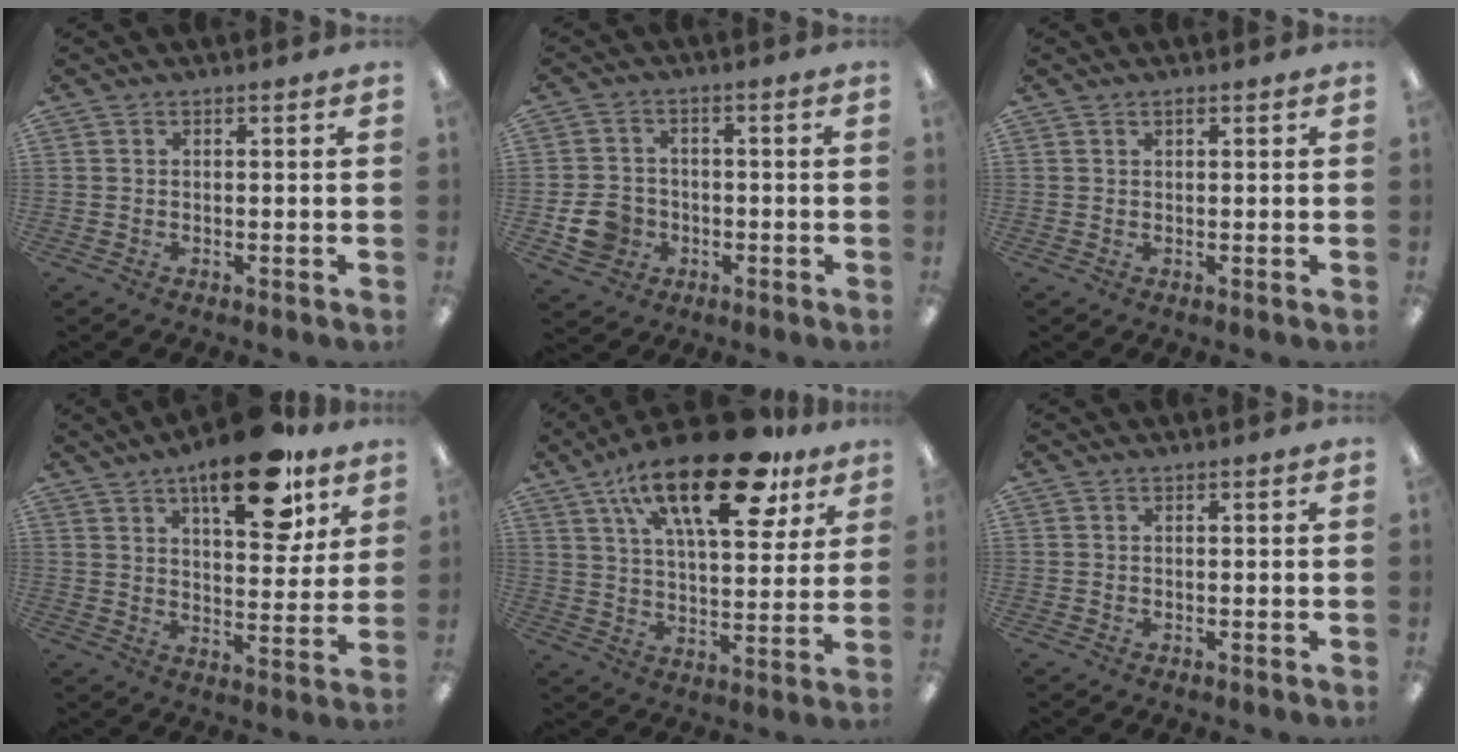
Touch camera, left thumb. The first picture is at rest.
{"total": 7.5, "force": [-2.3, 6.5, 3.0], "torque": [-0.060, 0.012, -0.043]}
{"total": 0.9, "force": [0.7, 0.4, 0.4], "torque": [-0.009, 0.002, 0.012]}
{"total": 18.8, "force": [11.5, 7.5, 12.8], "torque": [-0.171, -0.059, 0.181]}
{"total": 24.2, "force": [14.1, 9.9, 17.0], "torque": [-0.265, -0.063, 0.230]}
{"total": 0.0}